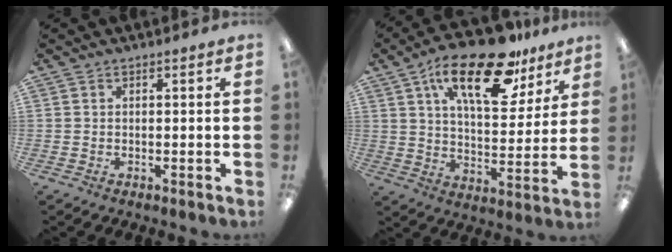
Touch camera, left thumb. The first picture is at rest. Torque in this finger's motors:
{"motor_torque": [0.63, 0.56, 1.60, -1.17, 0.32]}